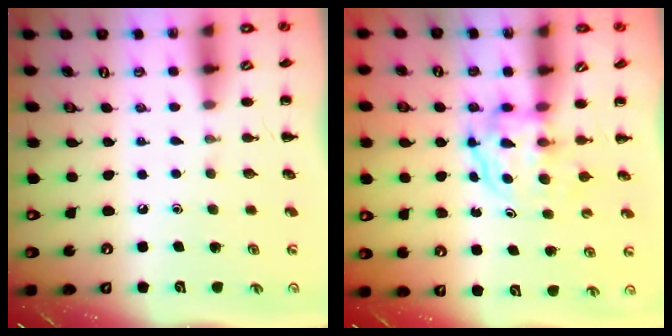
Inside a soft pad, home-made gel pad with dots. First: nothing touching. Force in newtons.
{"total": 3.8, "press": 3.8, "slide": 0.2}